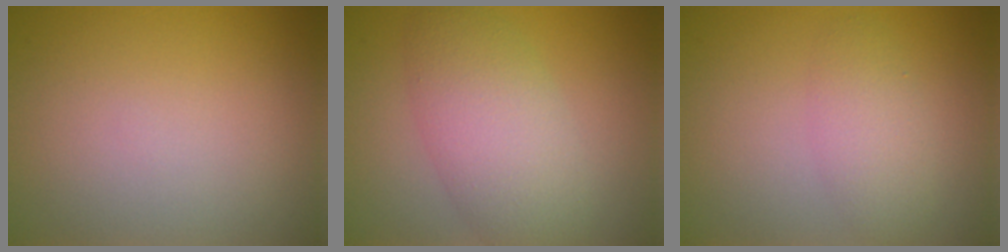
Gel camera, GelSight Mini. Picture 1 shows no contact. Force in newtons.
{"total": 6.0, "press": 6.0, "slide": 0.2}
{"total": 2.7, "press": 2.7, "slide": 0.0}